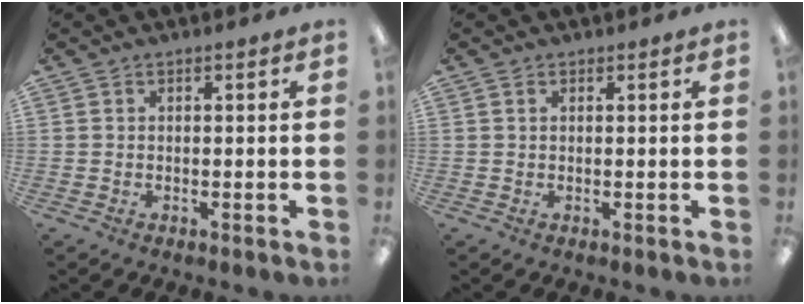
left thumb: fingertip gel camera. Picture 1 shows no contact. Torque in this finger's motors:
{"motor_torque": [0.01, -0.01, 0.19, -0.02, 0.00]}